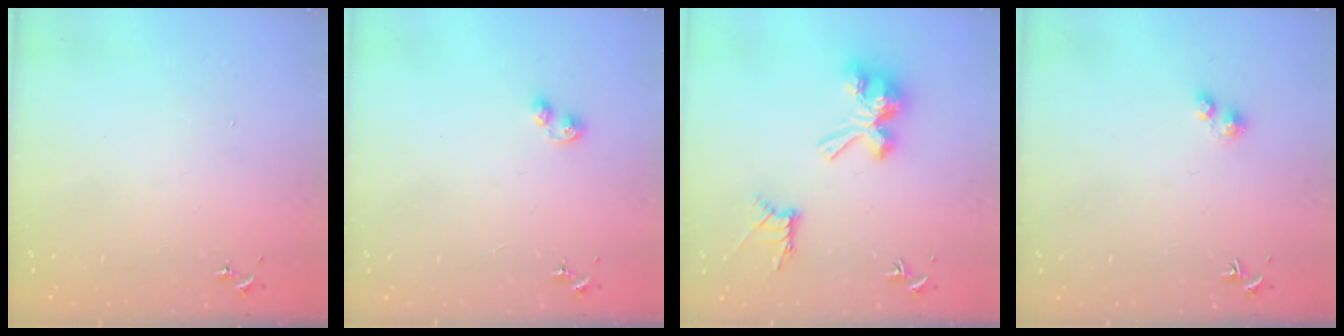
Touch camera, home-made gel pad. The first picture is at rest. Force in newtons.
{"total": 3.9, "press": 3.8, "slide": 0.9}
{"total": 15.2, "press": 15.2, "slide": 0.9}
{"total": 2.4, "press": 2.3, "slide": 0.3}